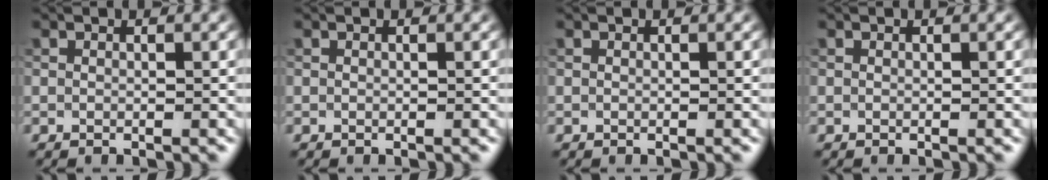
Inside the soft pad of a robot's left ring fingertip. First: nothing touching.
{"total": 0.0}
{"total": 0.0}
{"total": 0.0}